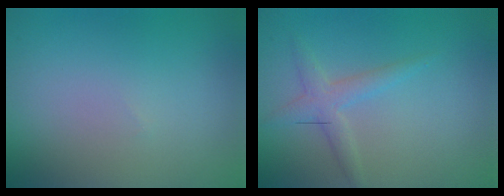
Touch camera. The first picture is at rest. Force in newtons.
{"total": 2.1, "press": 2.1, "slide": 0.1}